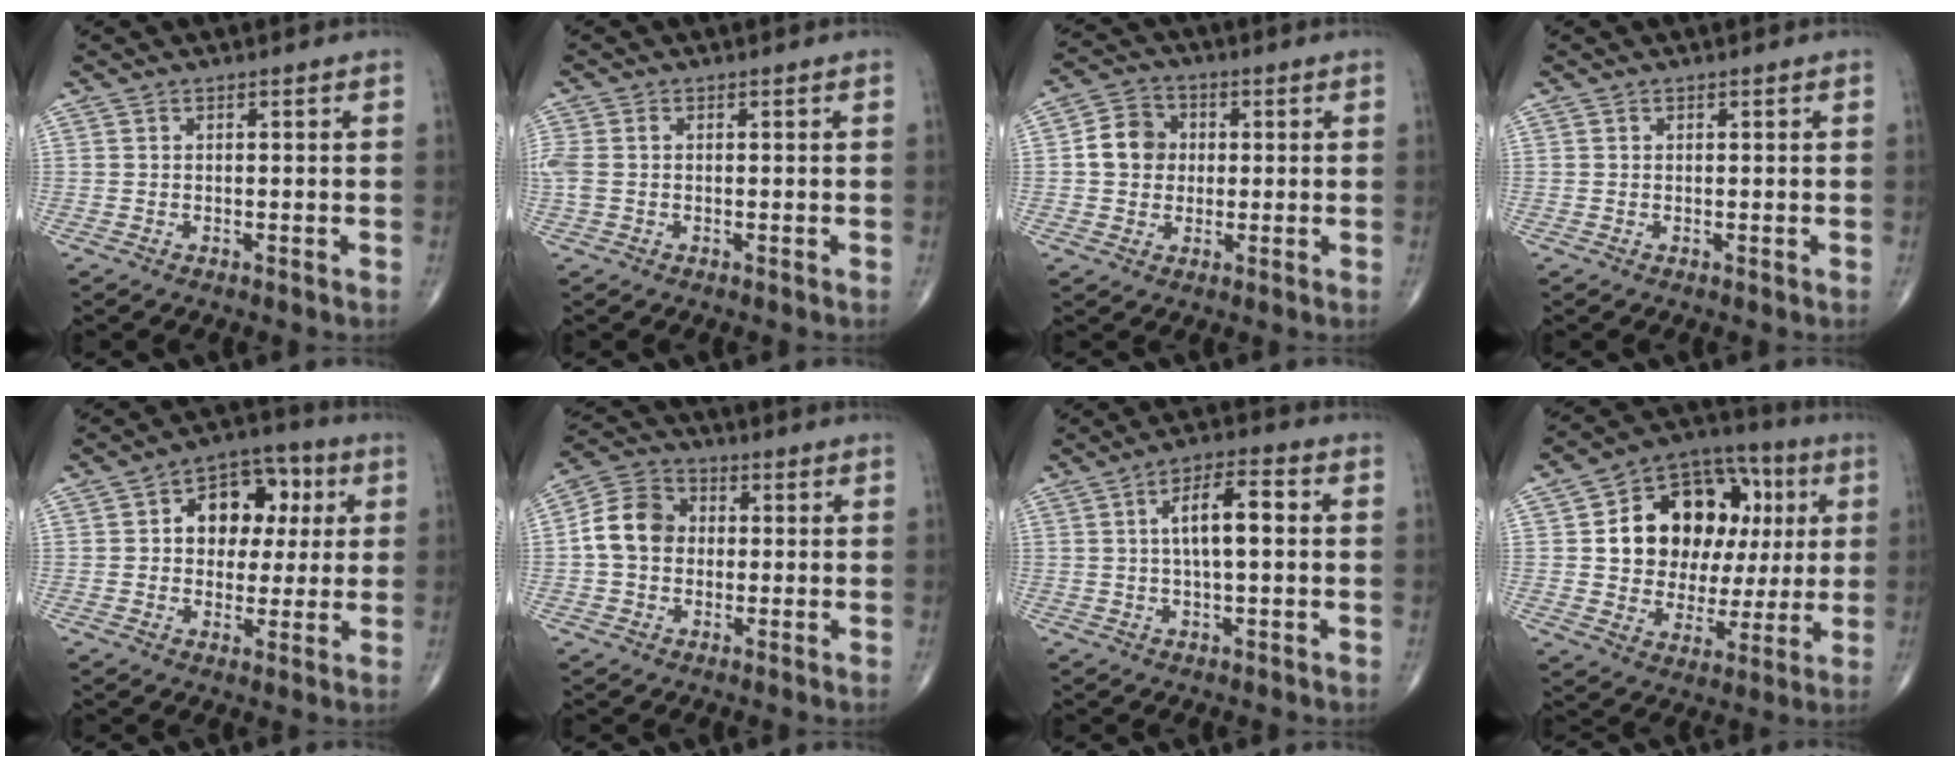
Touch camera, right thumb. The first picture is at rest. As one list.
[{"total": 3.3, "force": [0.0, 2.2, 2.4], "torque": [-0.083, 0.009, -0.001]}, {"total": 7.5, "force": [0.5, 6.5, 3.7], "torque": [-0.047, 0.013, 0.000]}, {"total": 0.0}, {"total": 12.5, "force": [2.7, 8.9, 8.4], "torque": [-0.069, 0.016, 0.034]}, {"total": 9.3, "force": [0.1, 7.6, 5.4], "torque": [-0.088, 0.026, -0.011]}, {"total": 8.5, "force": [1.1, 2.9, 7.9], "torque": [-0.131, 0.019, 0.011]}, {"total": 21.7, "force": [4.6, 15.3, 14.7], "torque": [-0.172, 0.020, 0.078]}]